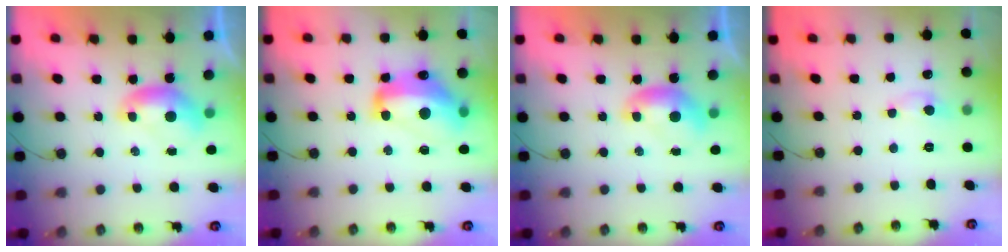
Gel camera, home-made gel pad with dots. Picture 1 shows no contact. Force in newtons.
{"total": 11.8, "press": 11.7, "slide": 1.8}
{"total": 0.0}
{"total": 0.6, "press": 0.2, "slide": 0.5}